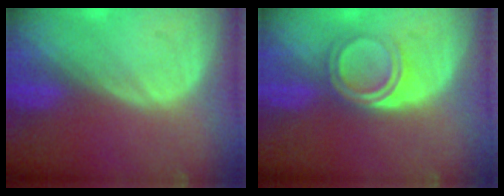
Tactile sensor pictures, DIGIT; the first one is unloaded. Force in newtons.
{"total": 5.0, "press": 4.3, "slide": 2.6}